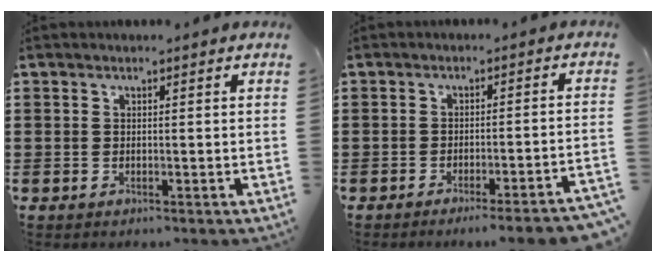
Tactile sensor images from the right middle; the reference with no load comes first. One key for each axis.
{"total": 3.4, "fx": -2.9, "fy": -0.6, "fz": 1.8, "tx": -0.028, "ty": -0.009, "tz": -0.057}